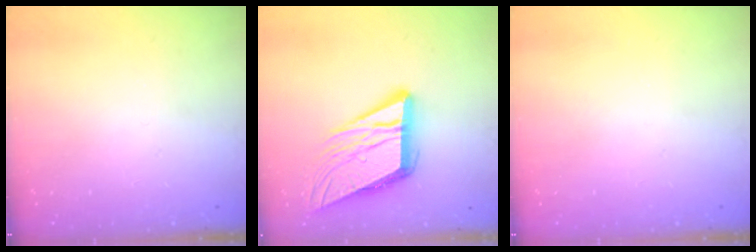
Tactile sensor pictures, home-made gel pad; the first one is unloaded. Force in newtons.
{"total": 13.7, "press": 13.5, "slide": 2.4}
{"total": 0.0}